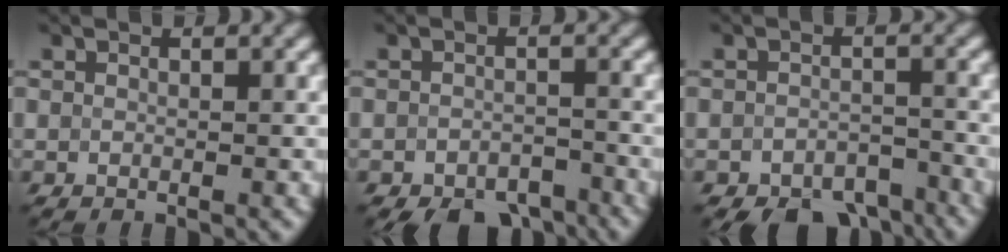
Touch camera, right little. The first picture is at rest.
{"total": 5.8, "force": [-4.9, 3.0, 1.1], "torque": [-0.006, -0.017, -0.090]}
{"total": 7.1, "force": [-6.0, 3.5, 1.2], "torque": [-0.015, -0.018, -0.099]}